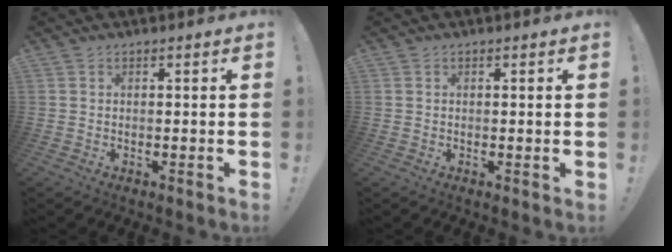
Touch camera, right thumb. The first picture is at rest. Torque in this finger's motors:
{"motor_torque": [-0.30, 0.32, -0.18, -0.10, -0.03]}